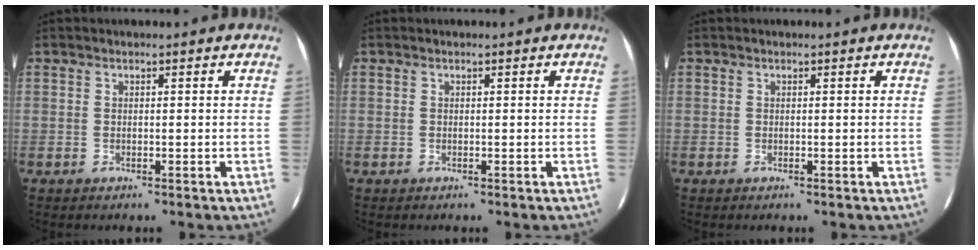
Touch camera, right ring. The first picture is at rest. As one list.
[{"total": 0.0}, {"total": 0.0}]